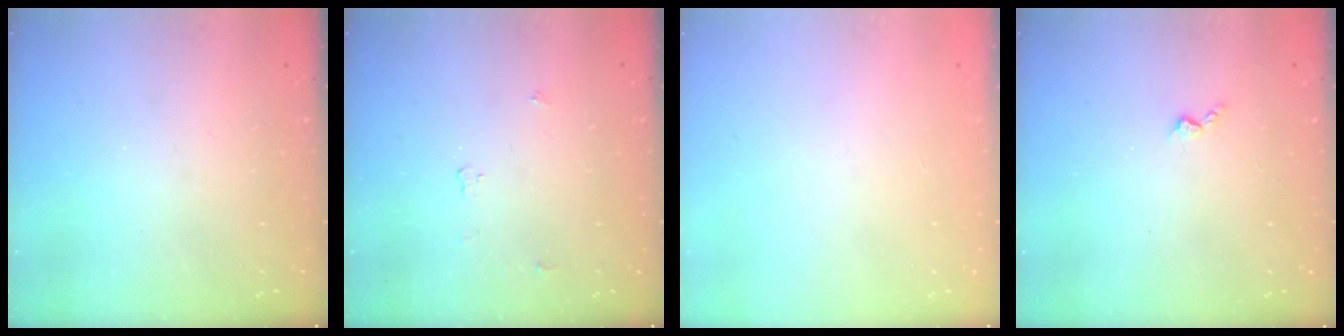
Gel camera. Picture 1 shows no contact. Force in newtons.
{"total": 3.6, "press": 3.6, "slide": 0.6}
{"total": 0.0}
{"total": 2.8, "press": 2.8, "slide": 0.5}